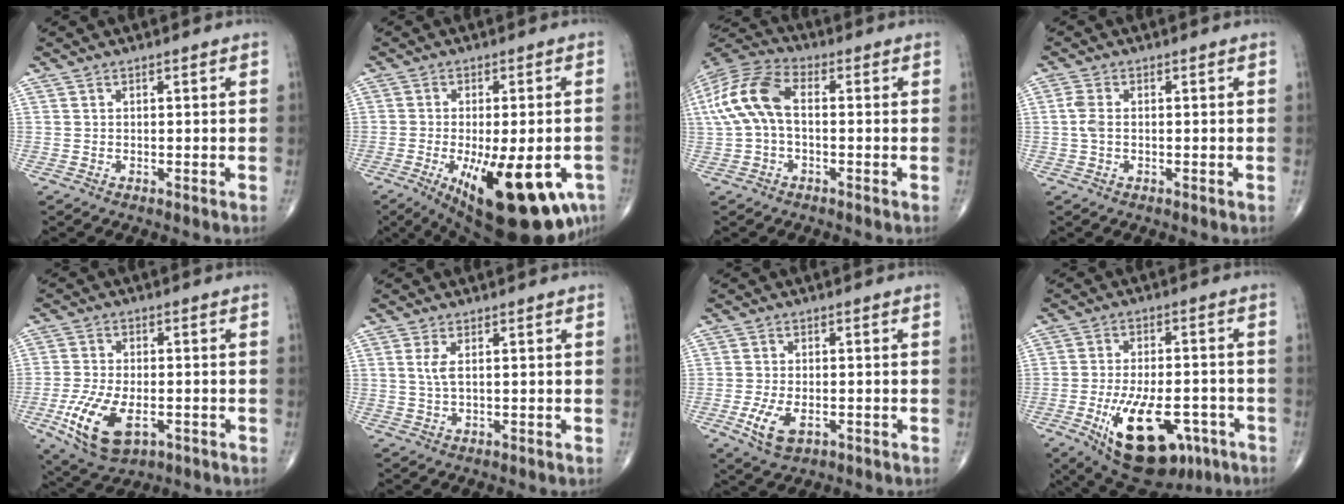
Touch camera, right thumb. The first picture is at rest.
{"total": 21.5, "force": [-8.6, 7.9, 18.1], "torque": [-0.220, -0.015, -0.104]}
{"total": 12.8, "force": [0.6, 7.2, 10.5], "torque": [-0.229, 0.035, 0.004]}
{"total": 2.6, "force": [0.0, 1.4, 2.2], "torque": [-0.060, 0.005, -0.005]}
{"total": 12.3, "force": [-4.2, 6.4, 9.6], "torque": [-0.191, -0.001, -0.066]}
{"total": 2.6, "force": [0.7, 0.9, 2.4], "torque": [-0.059, 0.001, 0.020]}
{"total": 6.1, "force": [-2.1, 3.3, 4.7], "torque": [-0.097, -0.003, -0.031]}
{"total": 18.5, "force": [-7.7, 9.1, 14.1], "torque": [-0.221, 0.016, -0.100]}